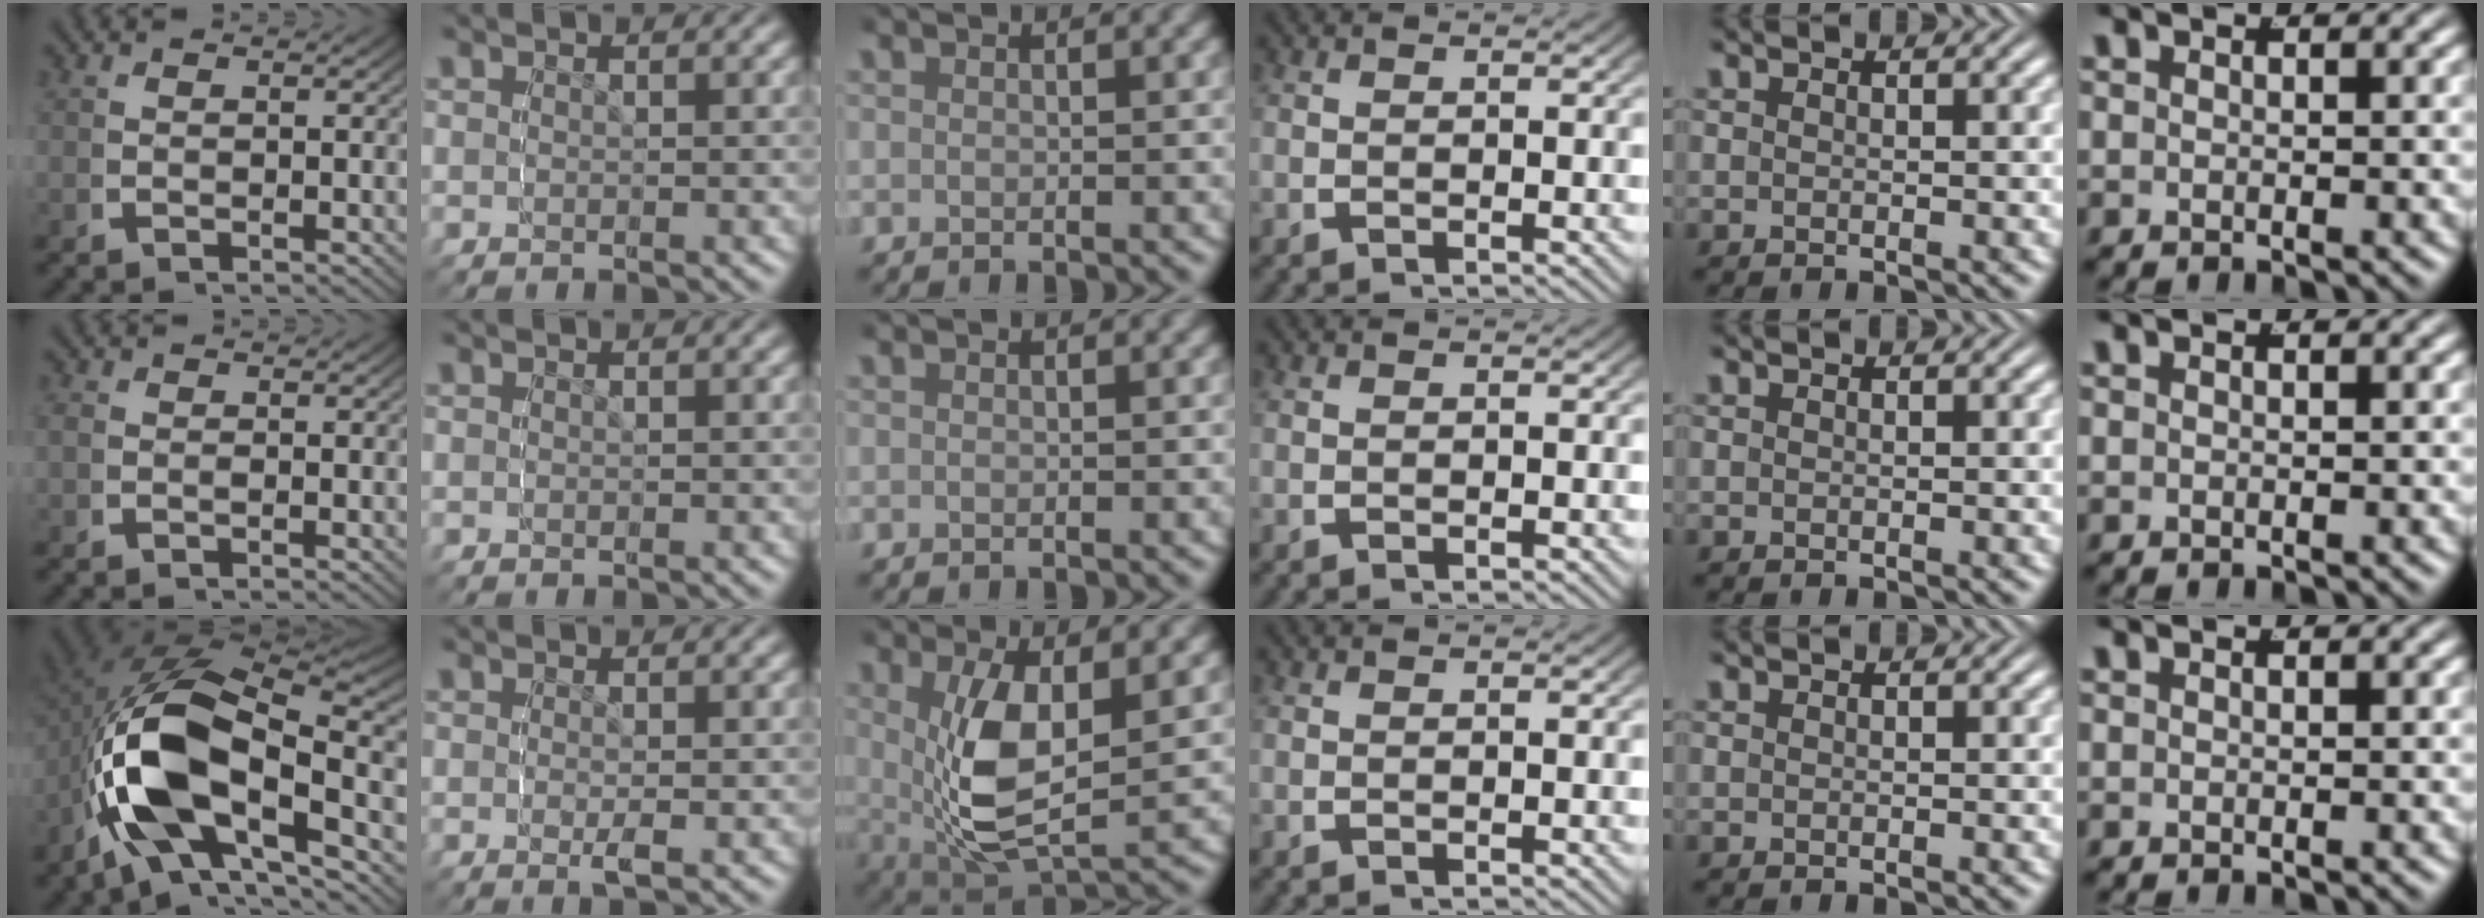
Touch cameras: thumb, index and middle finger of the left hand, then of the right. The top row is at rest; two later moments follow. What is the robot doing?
{"motion": "grasp_and_lifting", "object": "button"}